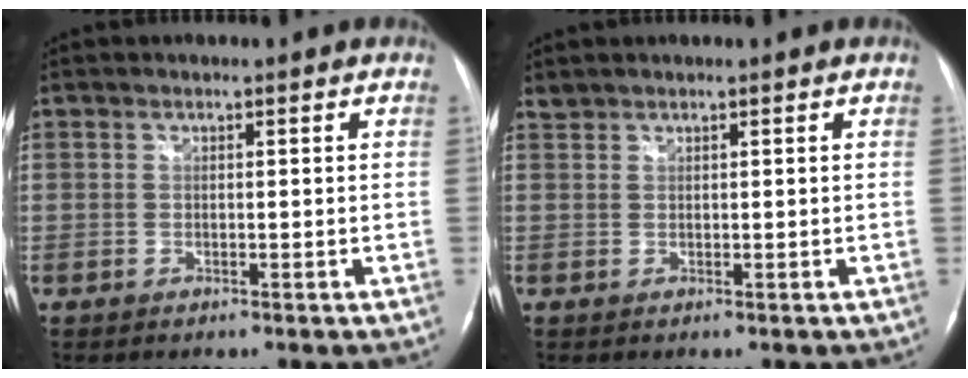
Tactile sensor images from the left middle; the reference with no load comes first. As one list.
[{"total": 0.8, "force": [0.8, 0.0, -0.1], "torque": [-0.004, 0.009, 0.021]}]